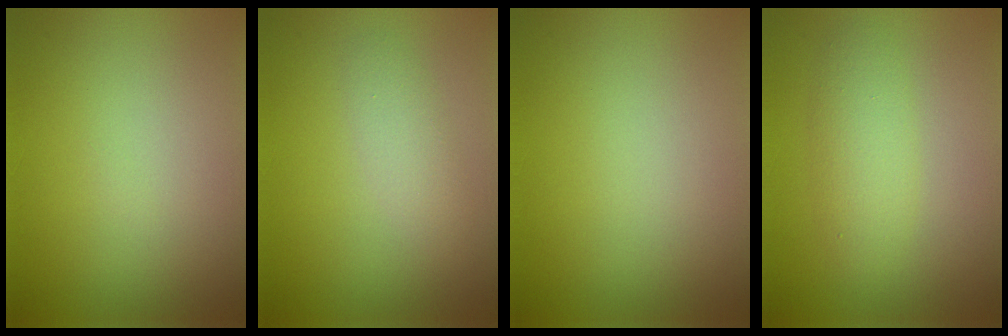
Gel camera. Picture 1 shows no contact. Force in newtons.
{"total": 1.9, "press": 1.9, "slide": 0.1}
{"total": 0.0}
{"total": 2.8, "press": 2.8, "slide": 0.1}